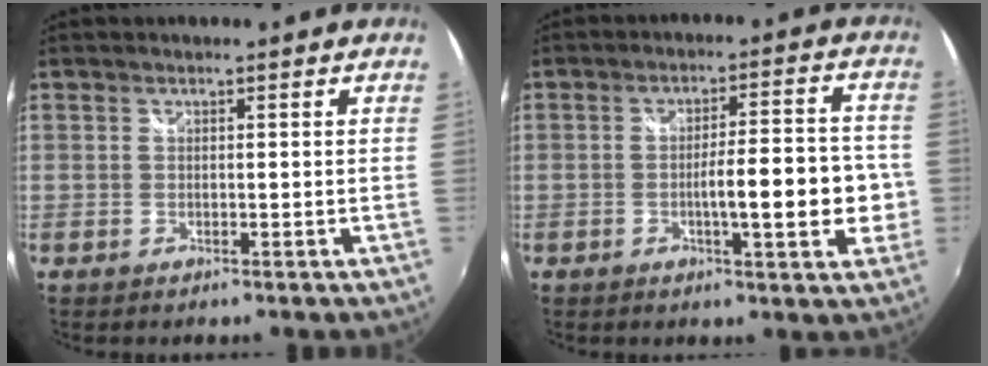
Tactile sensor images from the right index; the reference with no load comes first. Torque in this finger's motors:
{"motor_torque": [1.83, 0.31, 0.35, 0.05]}